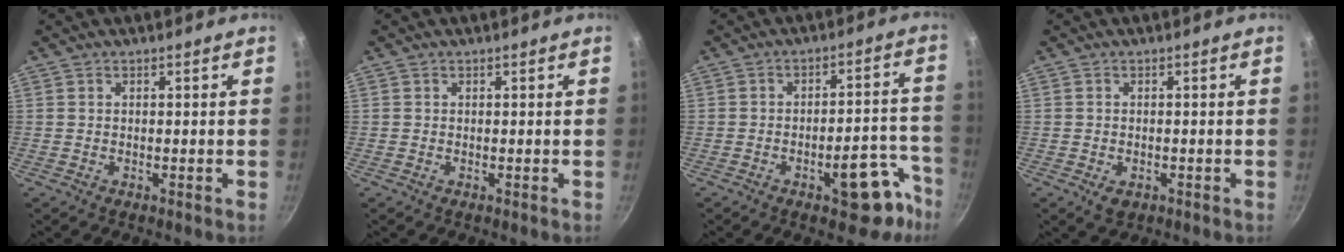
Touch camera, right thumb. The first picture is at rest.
{"total": 0.0}
{"total": 12.4, "force": [-6.7, 5.5, 8.9], "torque": [-0.048, 0.059, -0.083]}
{"total": 2.4, "force": [-0.9, 1.7, 1.4], "torque": [-0.023, -0.003, -0.008]}